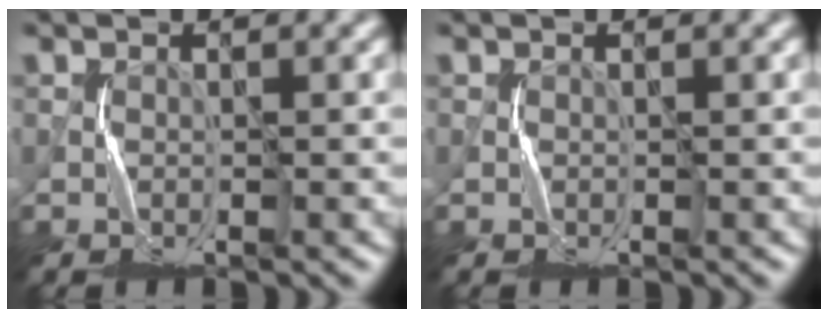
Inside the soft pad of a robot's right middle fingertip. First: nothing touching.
{"total": 0.0}